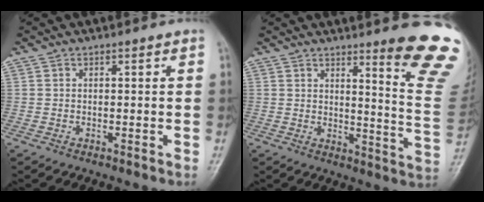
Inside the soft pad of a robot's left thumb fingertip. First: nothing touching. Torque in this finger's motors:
{"motor_torque": [4.50, 0.51, 1.48, -1.30, 0.23]}